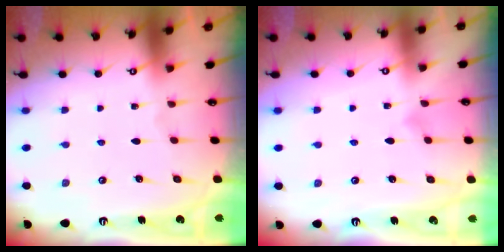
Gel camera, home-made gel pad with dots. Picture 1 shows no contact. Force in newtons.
{"total": 3.7, "press": 3.7, "slide": 0.3}